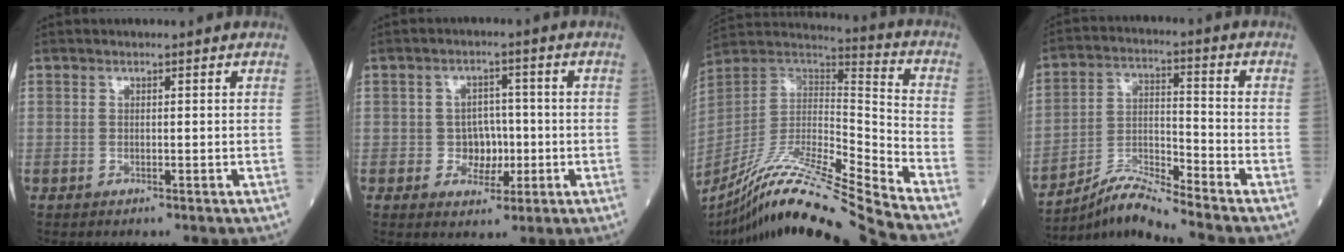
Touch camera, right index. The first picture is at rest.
{"total": 4.3, "force": [-0.8, 3.7, 2.2], "torque": [-0.021, 0.010, -0.009]}
{"total": 22.7, "force": [-19.1, -2.0, 12.0], "torque": [-0.234, -0.017, -0.348]}
{"total": 8.1, "force": [-7.5, -1.4, 2.5], "torque": [-0.059, 0.005, -0.139]}